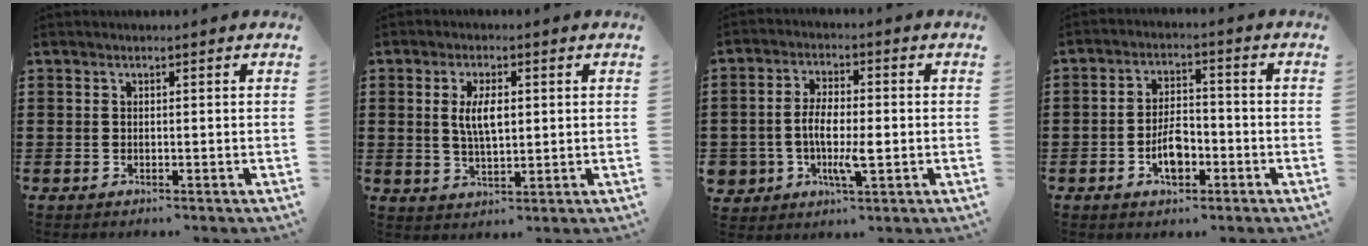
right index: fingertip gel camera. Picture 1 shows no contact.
{"total": 5.2, "force": [0.8, 2.0, 4.7], "torque": [-0.096, 0.008, 0.011]}
{"total": 5.8, "force": [-1.2, 2.9, 4.9], "torque": [-0.109, 0.004, -0.028]}
{"total": 5.7, "force": [-2.3, 2.9, 4.4], "torque": [-0.079, 0.002, -0.044]}